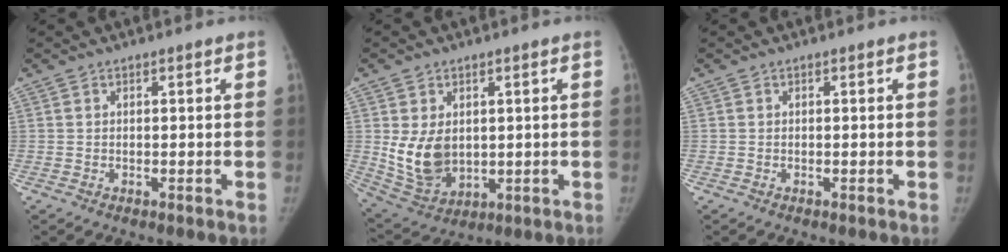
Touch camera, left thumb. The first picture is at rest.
{"total": 10.0, "force": [1.1, 7.1, 7.0], "torque": [-0.110, -0.018, 0.044]}
{"total": 0.0}